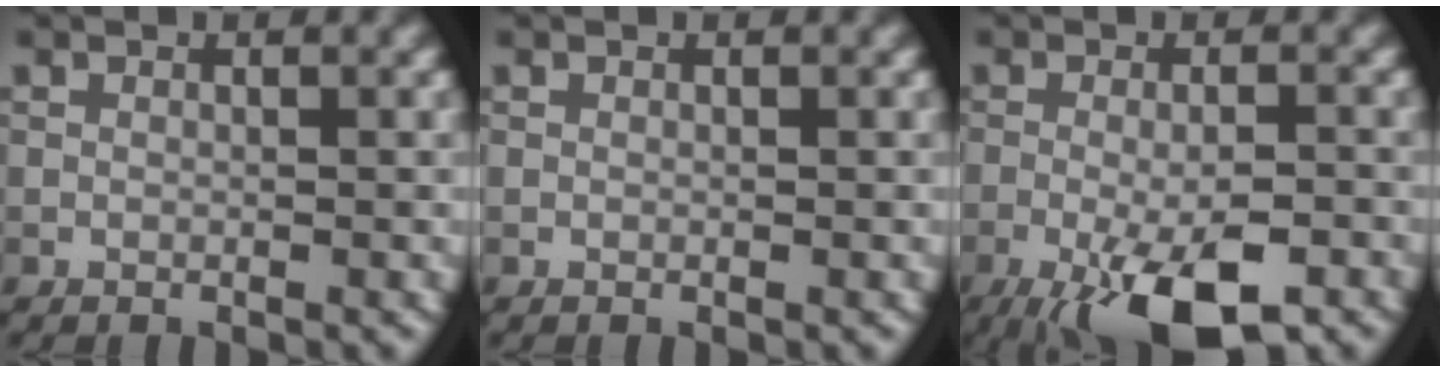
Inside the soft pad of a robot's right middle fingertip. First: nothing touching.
{"total": 0.0}
{"total": 8.7, "force": [-4.5, 2.6, 7.0], "torque": [-0.119, -0.010, -0.073]}